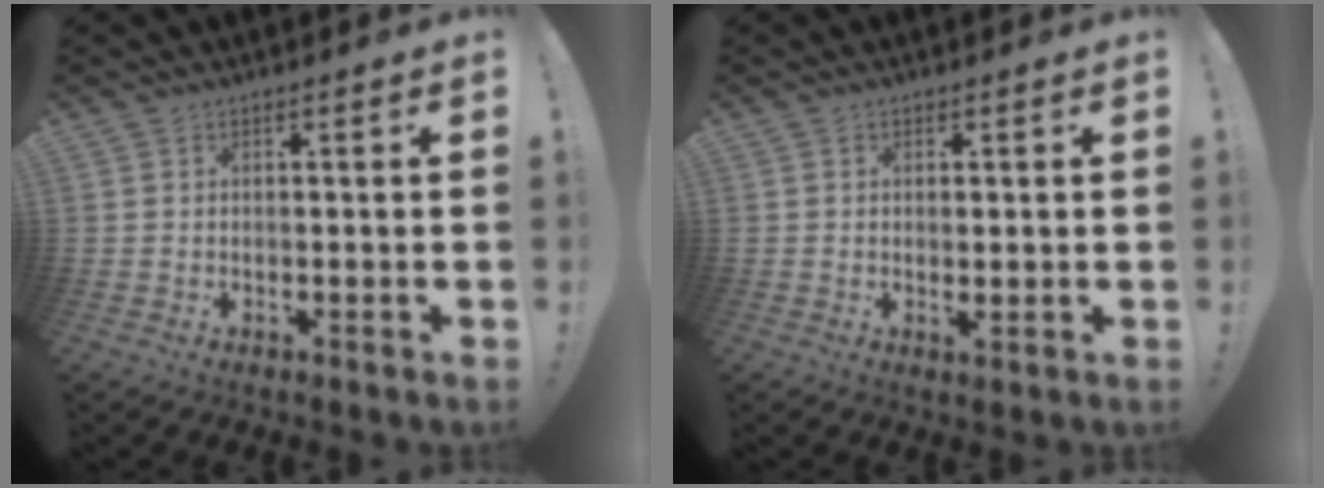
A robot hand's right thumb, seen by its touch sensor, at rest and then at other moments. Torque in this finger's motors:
{"motor_torque": [0.18, -0.26, -0.02, 0.07, 0.02]}